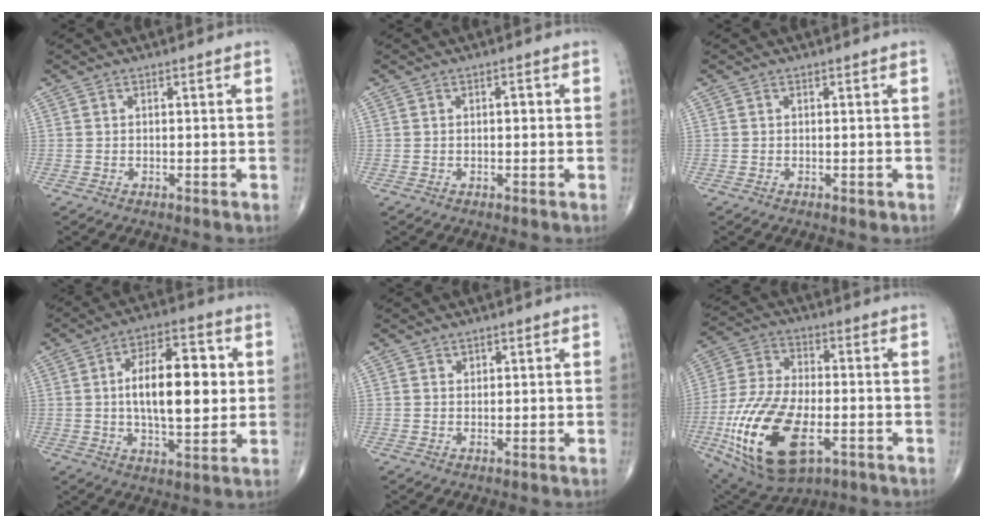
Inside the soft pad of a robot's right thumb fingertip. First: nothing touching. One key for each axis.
{"total": 1.4, "fx": 0.1, "fy": 0.7, "fz": 1.2, "tx": -0.015, "ty": 0.004, "tz": 0.001}
{"total": 0.5, "fx": 0.0, "fy": 0.4, "fz": 0.4, "tx": -0.004, "ty": -0.001, "tz": 0.001}
{"total": 16.5, "fx": 1.7, "fy": 7.4, "fz": 14.6, "tx": -0.209, "ty": 0.007, "tz": 0.024}
{"total": 1.2, "fx": 0.8, "fy": 0.8, "fz": 0.3, "tx": 0.006, "ty": -0.005, "tz": 0.011}
{"total": 21.9, "fx": -7.0, "fy": 10.8, "fz": 17.8, "tx": -0.364, "ty": 0.006, "tz": -0.112}